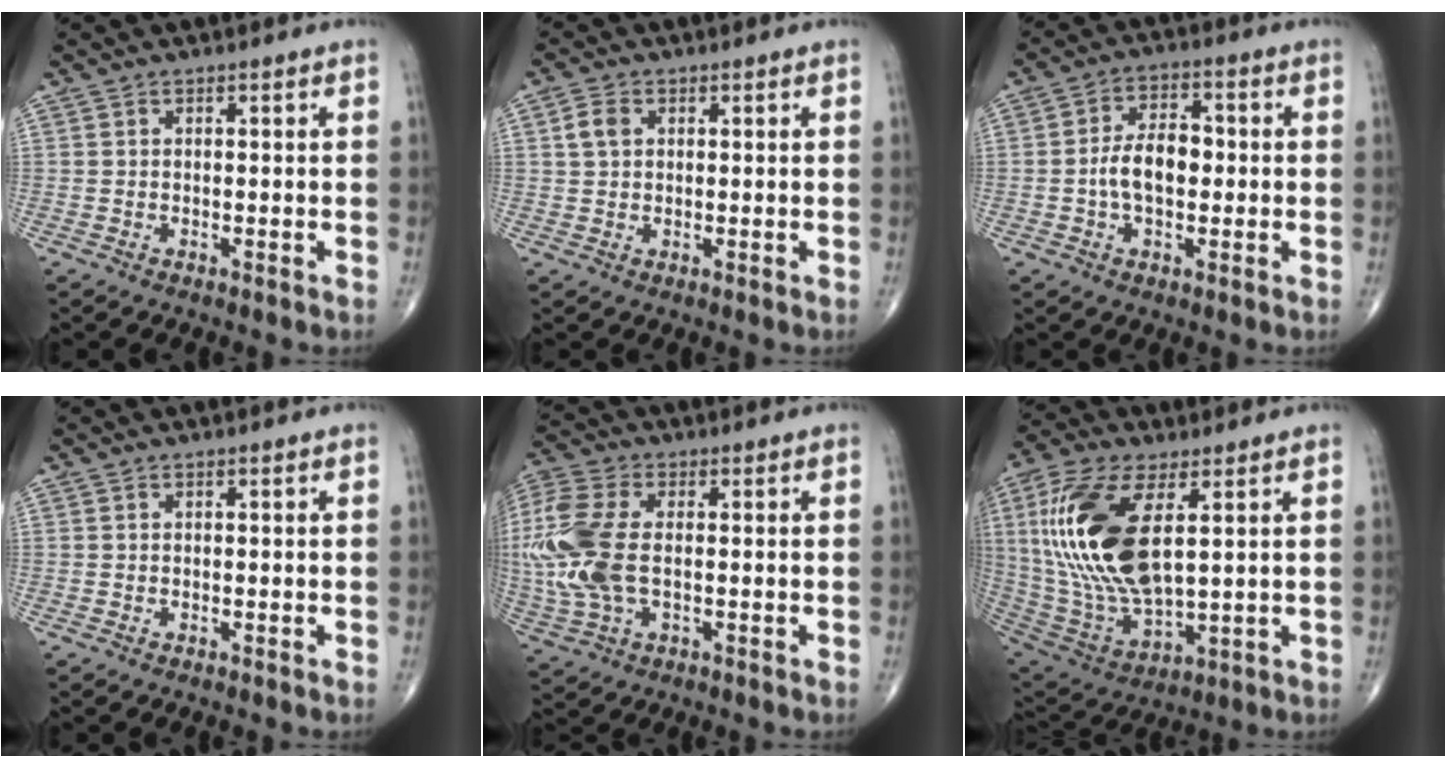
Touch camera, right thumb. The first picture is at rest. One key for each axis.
{"total": 3.3, "fx": 0.9, "fy": 2.4, "fz": 2.1, "tx": -0.040, "ty": 0.003, "tz": 0.017}
{"total": 8.1, "fx": -0.7, "fy": 4.8, "fz": 6.5, "tx": -0.109, "ty": 0.020, "tz": -0.017}
{"total": 0.0}
{"total": 16.4, "fx": -0.1, "fy": 9.2, "fz": 13.5, "tx": -0.350, "ty": 0.003, "tz": 0.002}
{"total": 22.3, "fx": 4.9, "fy": 10.2, "fz": 19.2, "tx": -0.408, "ty": -0.025, "tz": 0.098}